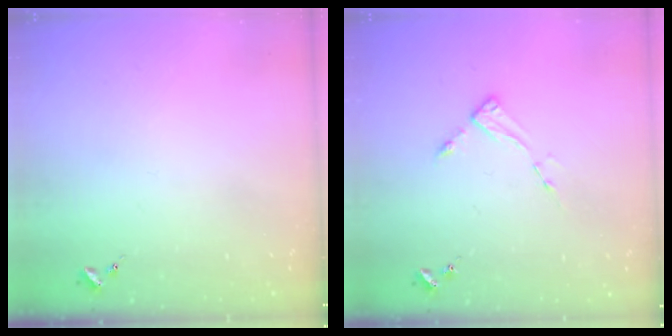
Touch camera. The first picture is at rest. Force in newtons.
{"total": 3.6, "press": 3.5, "slide": 0.4}